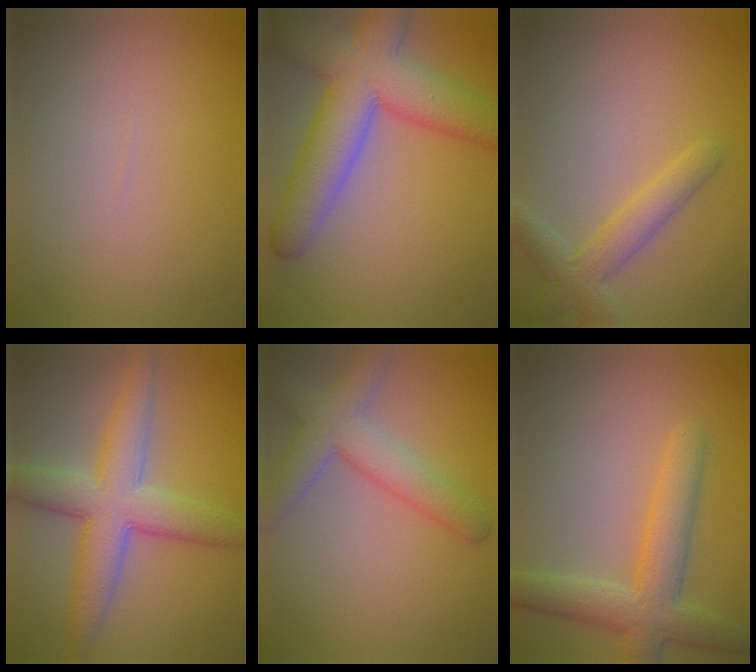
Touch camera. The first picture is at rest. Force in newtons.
{"total": 10.2, "press": 10.2, "slide": 0.6}
{"total": 3.3, "press": 3.3, "slide": 0.2}
{"total": 6.9, "press": 6.9, "slide": 0.4}
{"total": 5.0, "press": 5.0, "slide": 0.3}
{"total": 5.3, "press": 5.2, "slide": 0.3}